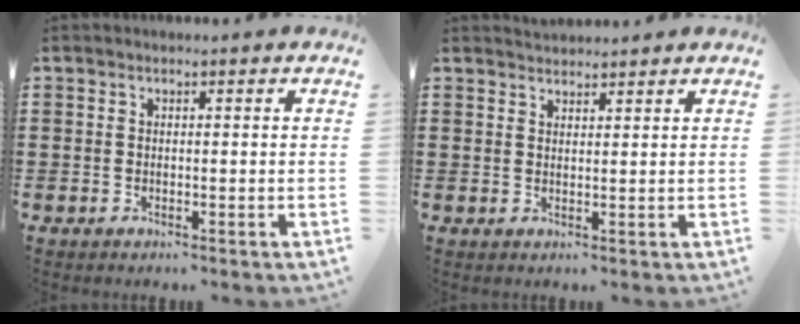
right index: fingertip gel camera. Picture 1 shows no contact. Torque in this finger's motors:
{"motor_torque": [0.30, 0.56, 0.11, 0.03]}